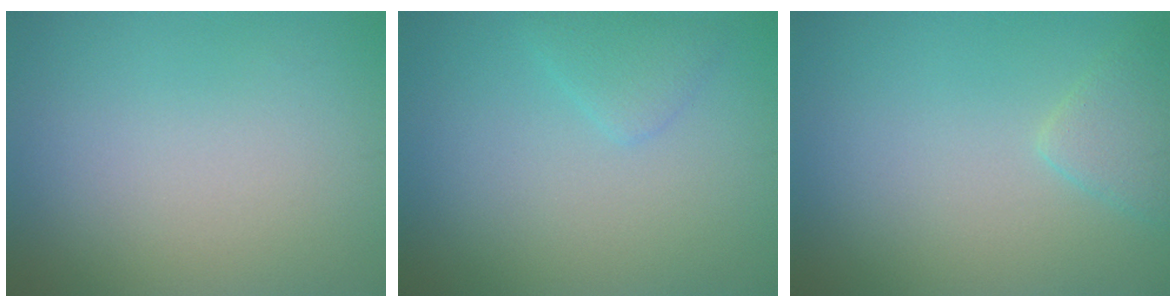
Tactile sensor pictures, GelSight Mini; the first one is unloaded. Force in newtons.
{"total": 1.6, "press": 1.6, "slide": 0.1}
{"total": 2.2, "press": 2.2, "slide": 0.2}